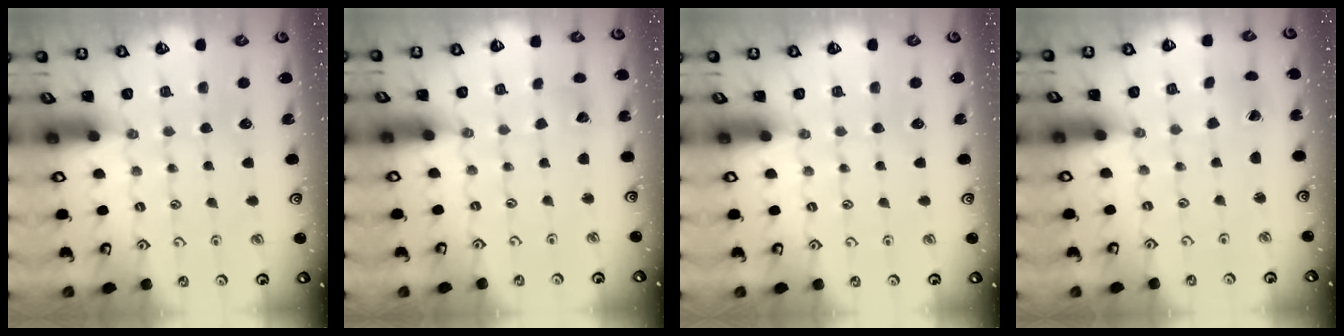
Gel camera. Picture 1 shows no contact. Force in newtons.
{"total": 2.9, "press": 2.9, "slide": 0.3}
{"total": 0.0}
{"total": 0.7, "press": 0.7, "slide": 0.1}